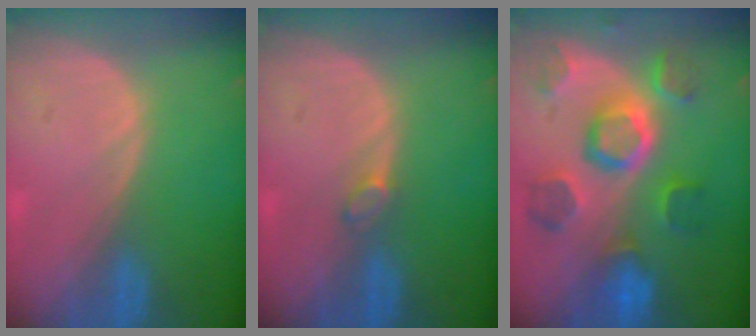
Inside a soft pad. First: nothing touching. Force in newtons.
{"total": 1.4, "press": 1.4, "slide": 0.2}
{"total": 10.9, "press": 9.7, "slide": 4.9}